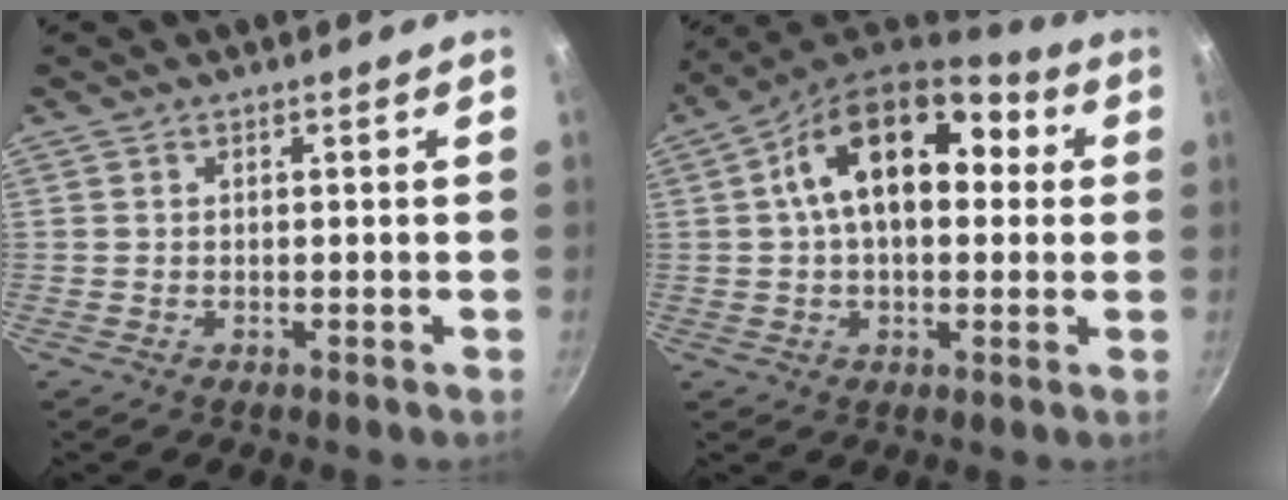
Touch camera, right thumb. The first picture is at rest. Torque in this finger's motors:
{"motor_torque": [0.91, 4.09, 1.37, -0.37, 0.18]}